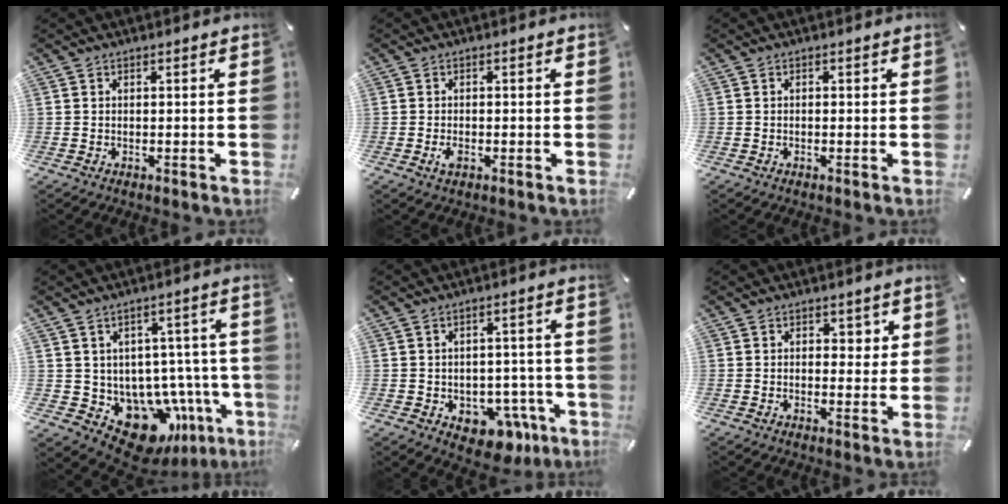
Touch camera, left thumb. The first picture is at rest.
{"total": 2.3, "force": [-0.8, 1.2, 1.8], "torque": [-0.047, -0.003, -0.019]}
{"total": 0.6, "force": [-0.3, 0.3, 0.5], "torque": [-0.009, -0.001, -0.005]}
{"total": 13.2, "force": [-5.9, 9.6, 7.0], "torque": [-0.089, 0.010, -0.080]}
{"total": 9.0, "force": [-3.8, 6.5, 4.9], "torque": [-0.046, 0.021, -0.057]}
{"total": 2.5, "force": [0.6, 1.9, 1.6], "torque": [-0.001, -0.006, 0.001]}